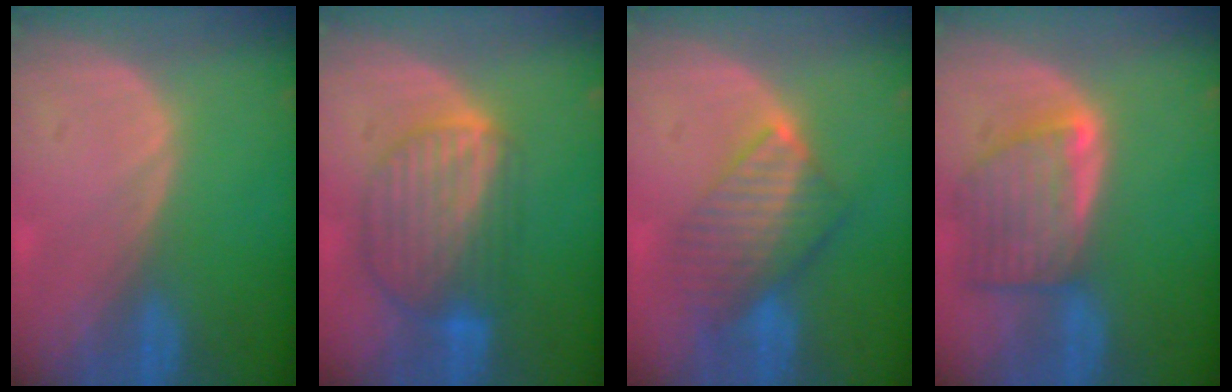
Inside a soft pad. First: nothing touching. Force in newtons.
{"total": 8.7, "press": 7.7, "slide": 4.1}
{"total": 7.5, "press": 7.1, "slide": 2.3}
{"total": 8.1, "press": 7.3, "slide": 3.5}